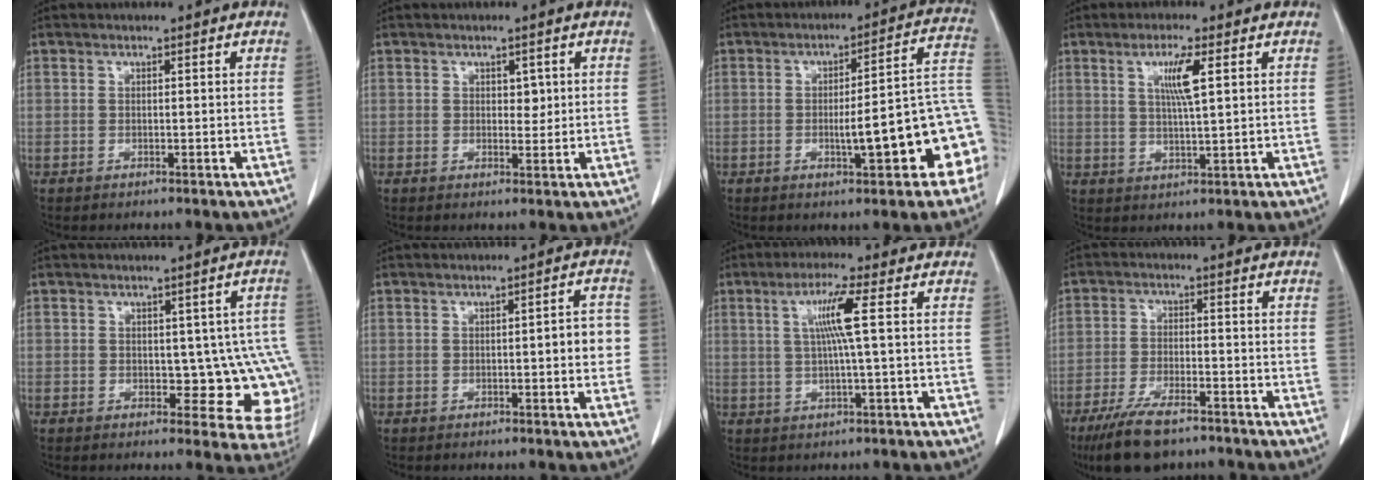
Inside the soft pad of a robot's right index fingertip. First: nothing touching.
{"total": 2.0, "force": [0.6, 1.2, 1.4], "torque": [-0.015, -0.003, 0.009]}
{"total": 13.6, "force": [-3.9, 1.9, 12.9], "torque": [-0.127, 0.035, -0.045]}
{"total": 5.4, "force": [1.9, 0.1, 5.1], "torque": [-0.093, -0.003, 0.035]}
{"total": 8.1, "force": [-0.9, 4.2, 6.9], "torque": [-0.060, 0.011, -0.001]}
{"total": 4.2, "force": [-0.3, 0.9, 4.0], "torque": [-0.049, 0.008, -0.006]}
{"total": 6.1, "force": [1.3, -0.8, 5.9], "torque": [-0.112, 0.004, 0.027]}
{"total": 9.6, "force": [-7.1, 2.7, 5.8], "torque": [-0.112, -0.019, -0.122]}